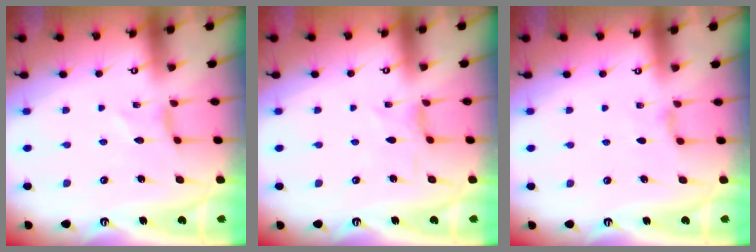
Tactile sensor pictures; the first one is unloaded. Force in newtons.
{"total": 1.8, "press": 1.8, "slide": 0.3}
{"total": 3.3, "press": 3.2, "slide": 0.5}